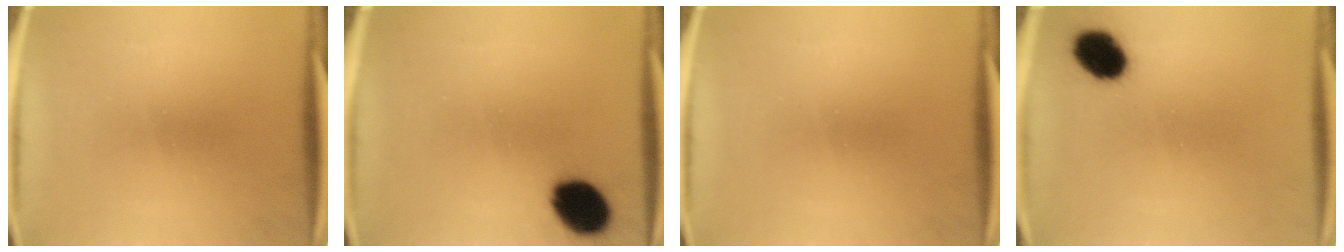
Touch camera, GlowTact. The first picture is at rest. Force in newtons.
{"total": 10.8}
{"total": 0.0}
{"total": 8.4}